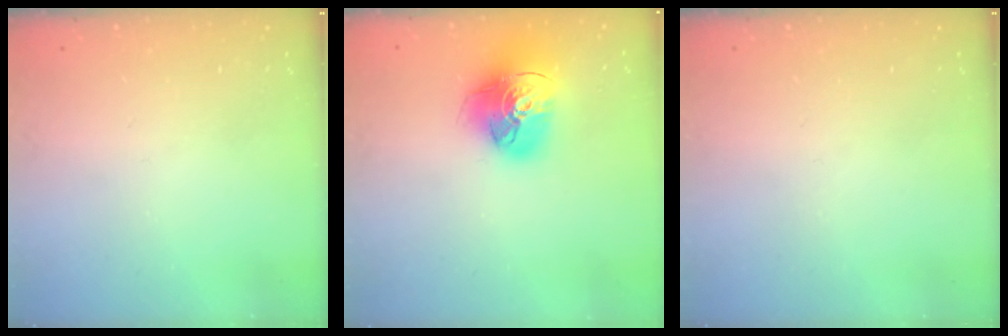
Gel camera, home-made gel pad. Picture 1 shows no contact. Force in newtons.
{"total": 18.3, "press": 18.2, "slide": 2.0}
{"total": 0.0}